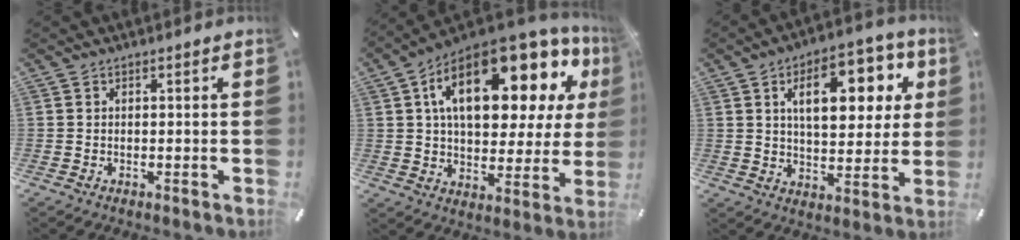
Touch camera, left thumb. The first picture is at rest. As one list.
[{"total": 22.0, "force": [10.6, 10.7, 16.0], "torque": [-0.251, -0.059, 0.173]}, {"total": 16.8, "force": [6.4, 9.3, 12.5], "torque": [-0.178, -0.010, 0.102]}]